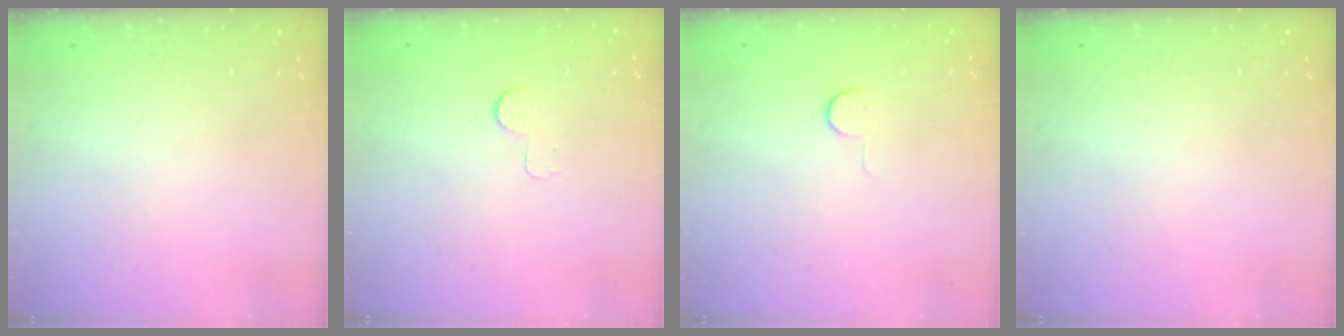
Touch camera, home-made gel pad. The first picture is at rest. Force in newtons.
{"total": 3.2, "press": 3.1, "slide": 0.3}
{"total": 5.0, "press": 5.0, "slide": 0.5}
{"total": 0.0}